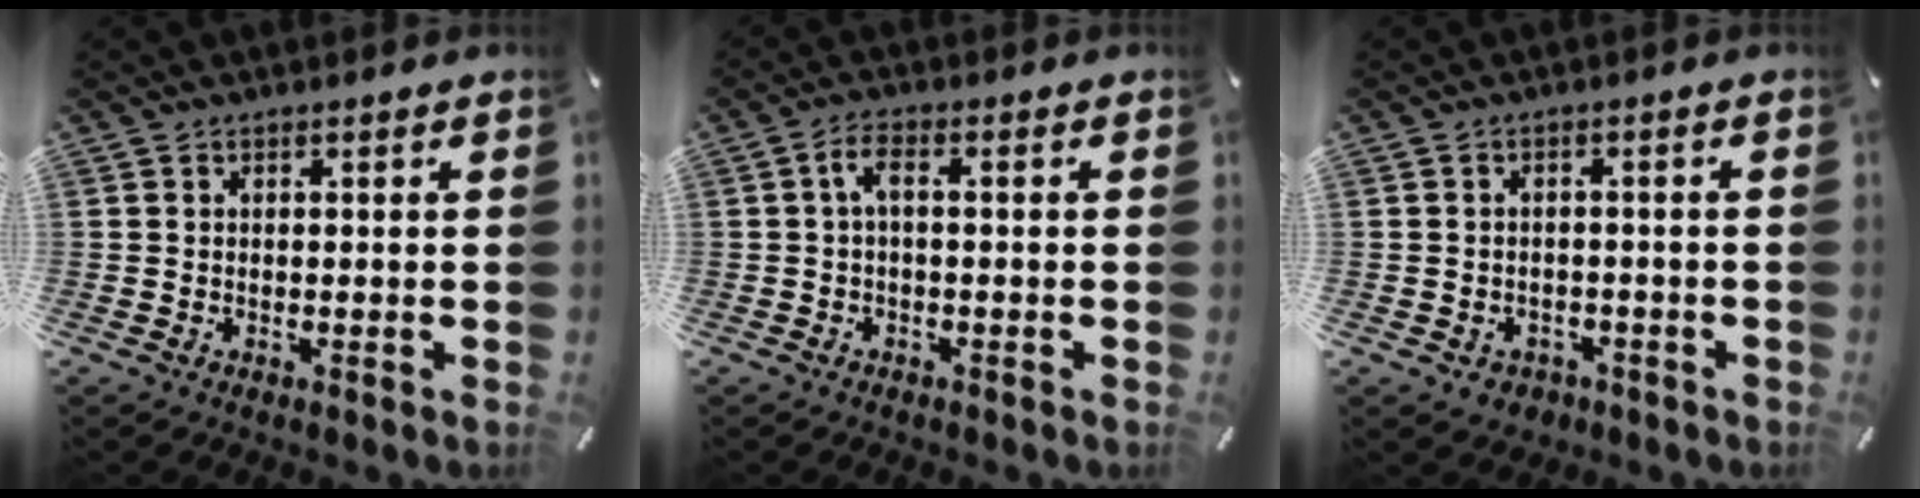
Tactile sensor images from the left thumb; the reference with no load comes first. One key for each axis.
{"total": 3.4, "fx": -0.3, "fy": 1.2, "fz": 3.2, "tx": -0.067, "ty": 0.010, "tz": -0.009}
{"total": 3.2, "fx": -1.4, "fy": 2.7, "fz": 0.8, "tx": -0.020, "ty": 0.004, "tz": -0.029}